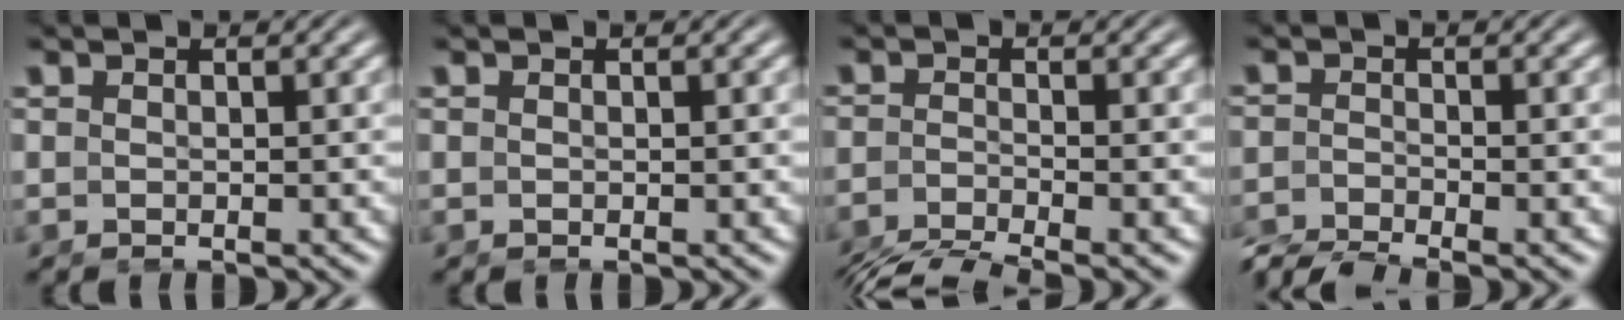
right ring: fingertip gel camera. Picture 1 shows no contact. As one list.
[{"total": 0.0}, {"total": 6.8, "force": [-6.2, 1.4, 2.3], "torque": [-0.025, -0.021, -0.090]}, {"total": 4.5, "force": [-4.2, 1.0, 1.3], "torque": [-0.017, -0.019, -0.062]}]